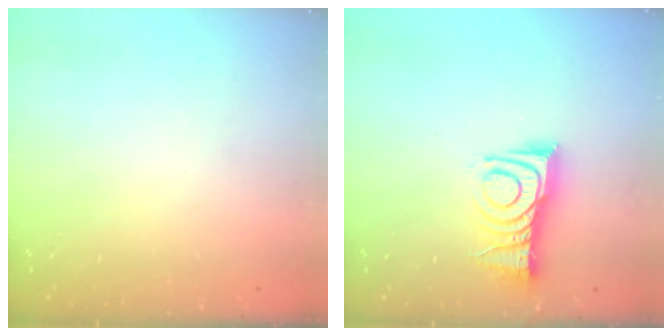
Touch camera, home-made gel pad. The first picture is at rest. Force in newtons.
{"total": 11.4, "press": 11.4, "slide": 0.6}